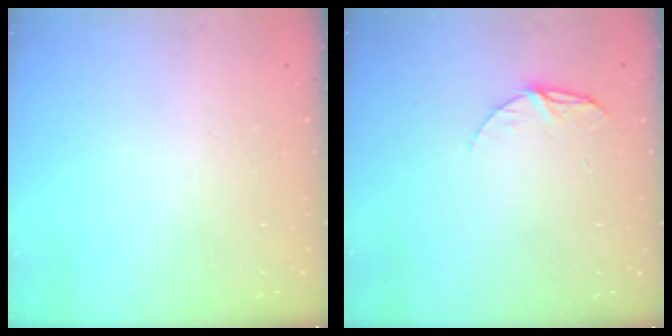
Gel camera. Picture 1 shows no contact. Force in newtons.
{"total": 7.6, "press": 7.6, "slide": 0.6}